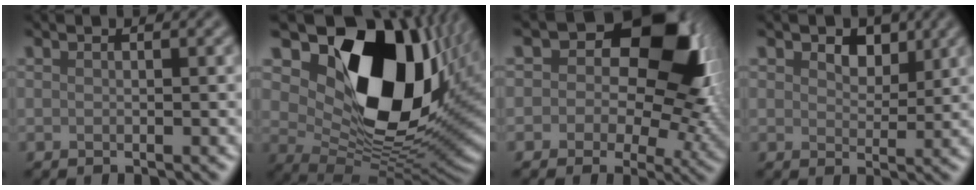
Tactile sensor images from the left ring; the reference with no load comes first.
{"total": 16.2, "force": [5.4, 10.1, 11.5], "torque": [-0.169, -0.012, 0.100]}
{"total": 12.7, "force": [3.4, 8.4, 9.0], "torque": [-0.106, 0.006, 0.048]}
{"total": 3.1, "force": [1.7, 2.0, 1.7], "torque": [-0.031, -0.004, 0.016]}